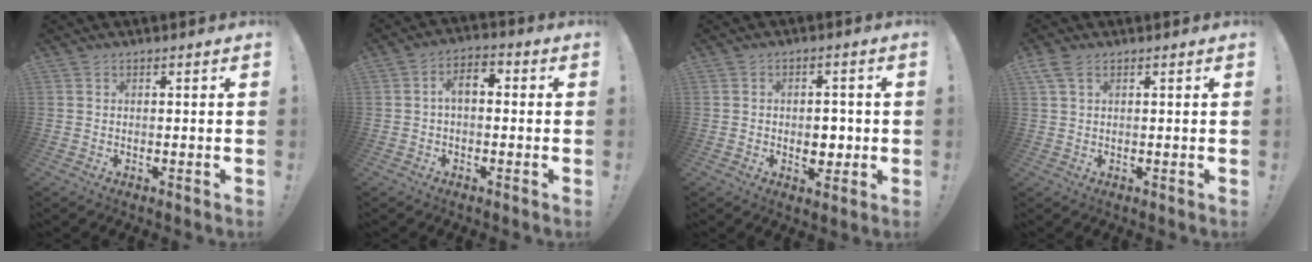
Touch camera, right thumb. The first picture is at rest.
{"total": 5.3, "force": [0.1, 3.0, 4.4], "torque": [-0.078, 0.012, 0.001]}
{"total": 5.6, "force": [-0.8, 4.2, 3.5], "torque": [-0.040, 0.007, -0.013]}
{"total": 3.3, "force": [1.5, 1.6, 2.5], "torque": [-0.059, 0.007, 0.030]}